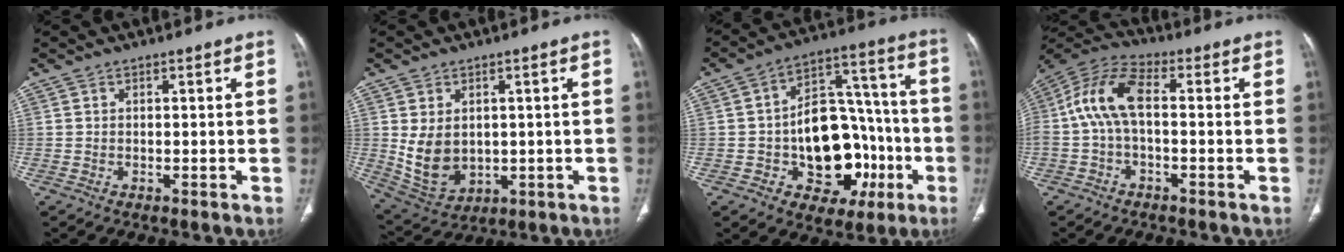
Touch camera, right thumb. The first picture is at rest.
{"total": 9.1, "force": [0.6, 6.7, 6.2], "torque": [-0.099, -0.011, 0.039]}
{"total": 20.3, "force": [-4.9, 13.5, 14.3], "torque": [-0.152, 0.046, -0.058]}
{"total": 11.1, "force": [-0.2, 5.4, 9.7], "torque": [-0.208, 0.039, -0.014]}